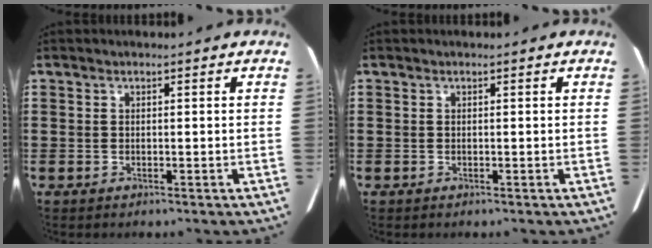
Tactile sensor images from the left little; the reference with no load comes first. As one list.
[{"total": 0.0}]